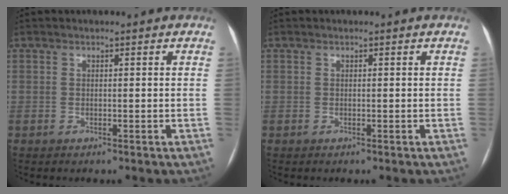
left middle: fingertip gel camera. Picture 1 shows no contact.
{"total": 0.0}